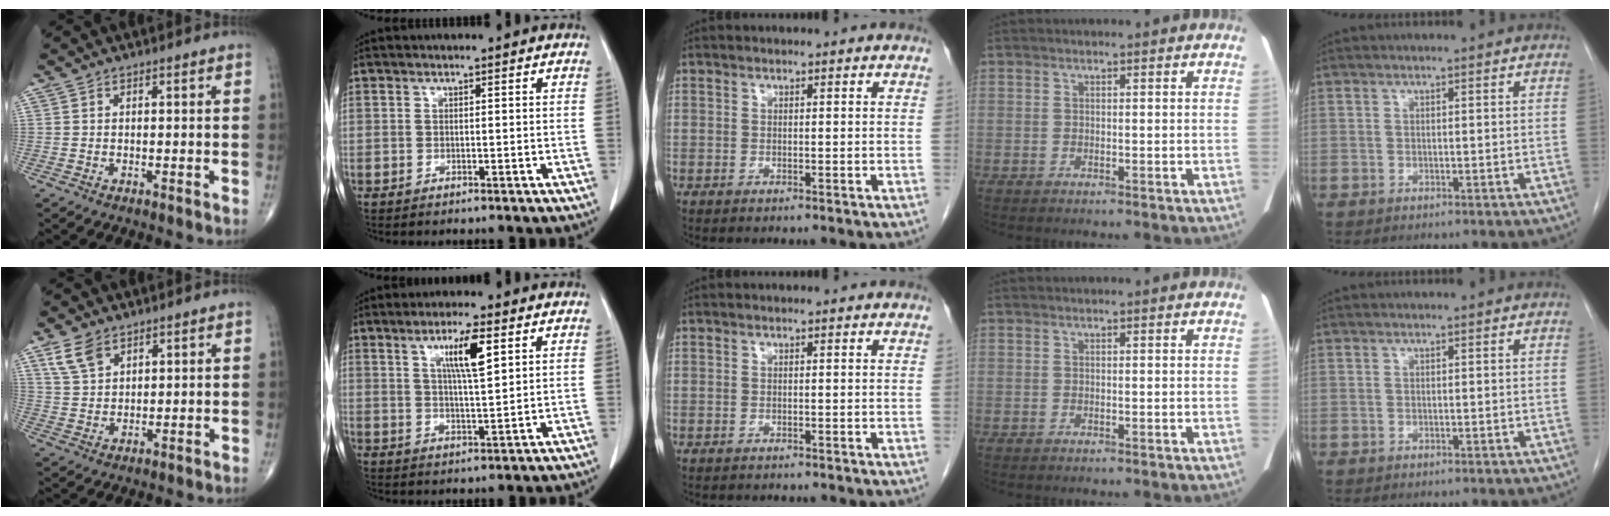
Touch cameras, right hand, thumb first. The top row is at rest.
{"thumb": {"total": 5.6, "force": [3.5, 3.3, 2.9], "torque": [-0.050, -0.012, 0.075]}, "index": {"total": 6.8, "force": [3.0, 0.5, 6.1], "torque": [-0.111, -0.003, 0.052]}, "middle": {"total": 1.9, "force": [-1.8, 0.5, 0.5], "torque": [-0.013, -0.005, -0.020]}}